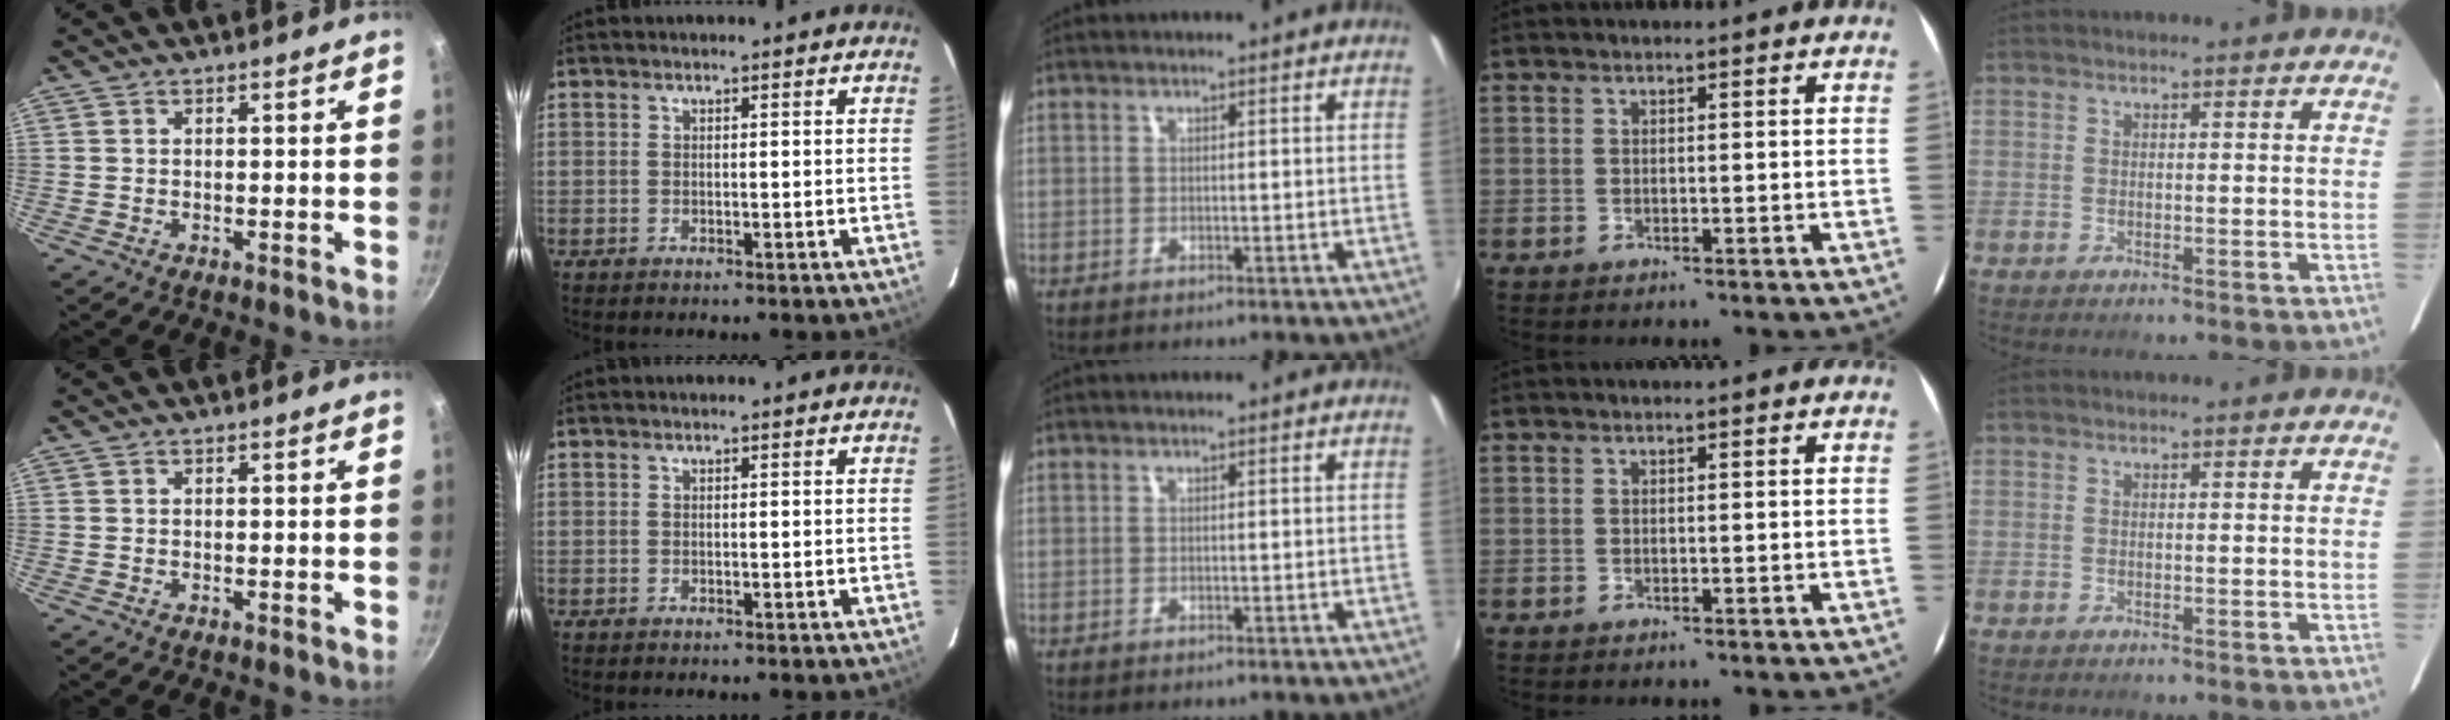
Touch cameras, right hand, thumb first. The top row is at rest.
{}